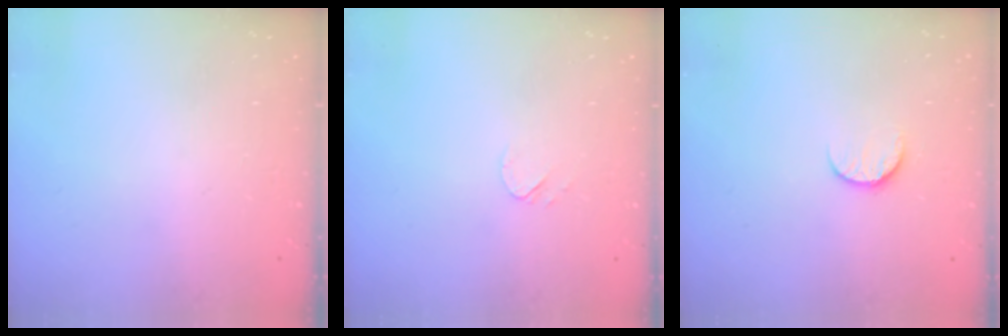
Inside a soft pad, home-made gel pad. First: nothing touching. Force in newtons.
{"total": 3.7, "press": 3.7, "slide": 0.5}
{"total": 7.1, "press": 7.1, "slide": 0.7}